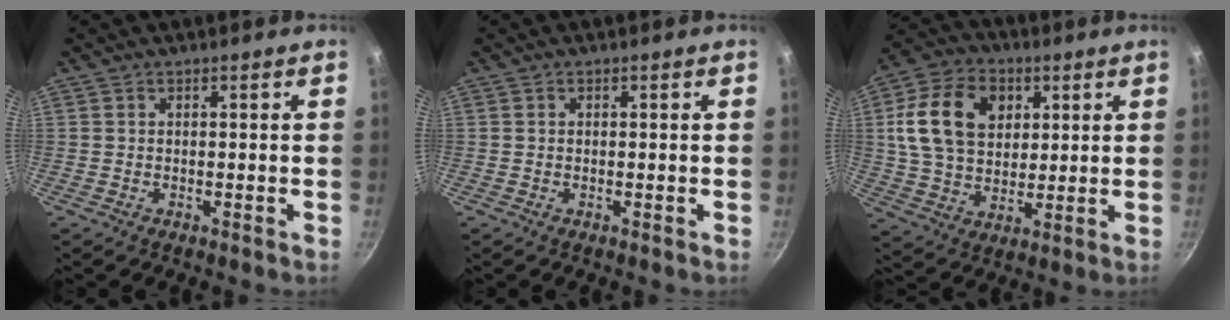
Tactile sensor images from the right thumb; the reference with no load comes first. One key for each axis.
{"total": 0.0}
{"total": 17.0, "fx": 4.5, "fy": 12.4, "fz": 10.7, "tx": -0.177, "ty": 0.001, "tz": 0.075}